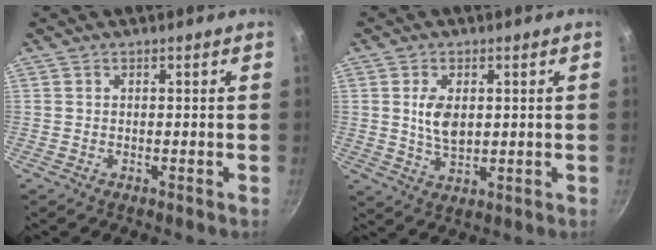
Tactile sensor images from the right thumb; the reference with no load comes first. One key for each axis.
{"total": 6.1, "fx": 1.1, "fy": 3.6, "fz": 4.8, "tx": -0.082, "ty": -0.013, "tz": 0.024}